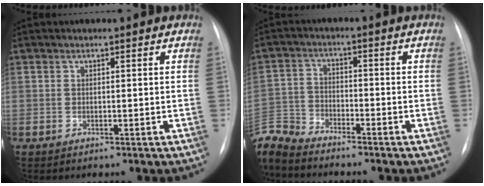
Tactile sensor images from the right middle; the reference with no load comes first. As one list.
[{"total": 7.9, "force": [-7.8, 1.2, 0.7], "torque": [-0.025, 0.003, -0.157]}]